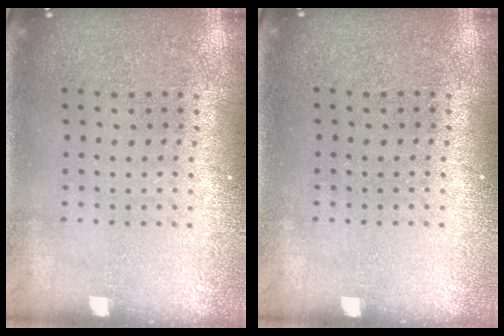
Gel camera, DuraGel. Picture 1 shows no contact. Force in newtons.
{"total": 0.0}